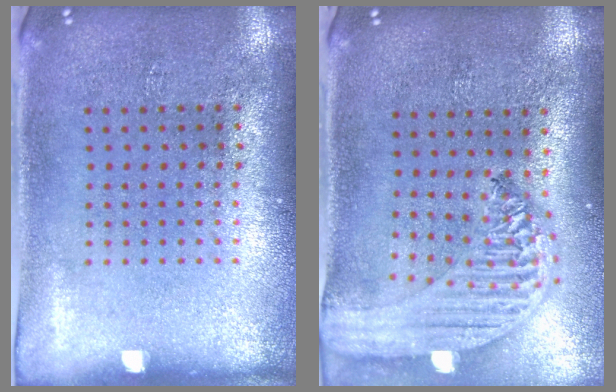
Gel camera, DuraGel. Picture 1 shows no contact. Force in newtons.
{"total": 2.4, "press": 2.1, "slide": 1.2}